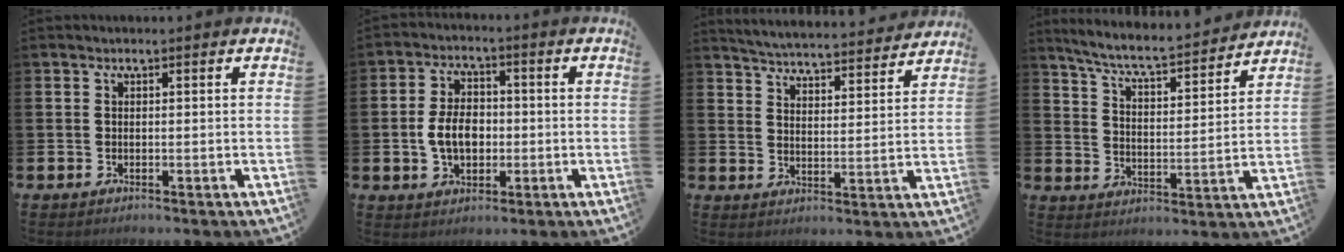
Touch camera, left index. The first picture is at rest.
{"total": 5.8, "force": [-0.6, 4.0, 4.1], "torque": [-0.075, 0.006, -0.017]}
{"total": 5.1, "force": [5.1, 0.2, 0.2], "torque": [-0.023, -0.045, 0.087]}
{"total": 6.6, "force": [6.2, 0.5, 2.2], "torque": [-0.074, -0.049, 0.103]}